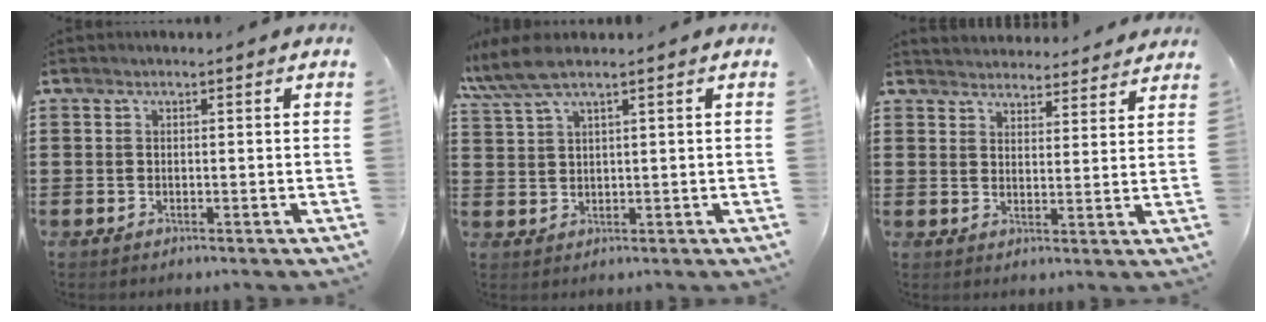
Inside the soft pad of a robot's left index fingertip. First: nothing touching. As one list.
[{"total": 4.7, "force": [3.3, 0.4, 3.3], "torque": [-0.082, -0.005, 0.056]}, {"total": 3.6, "force": [3.6, 0.2, -0.3], "torque": [0.001, -0.021, 0.063]}]